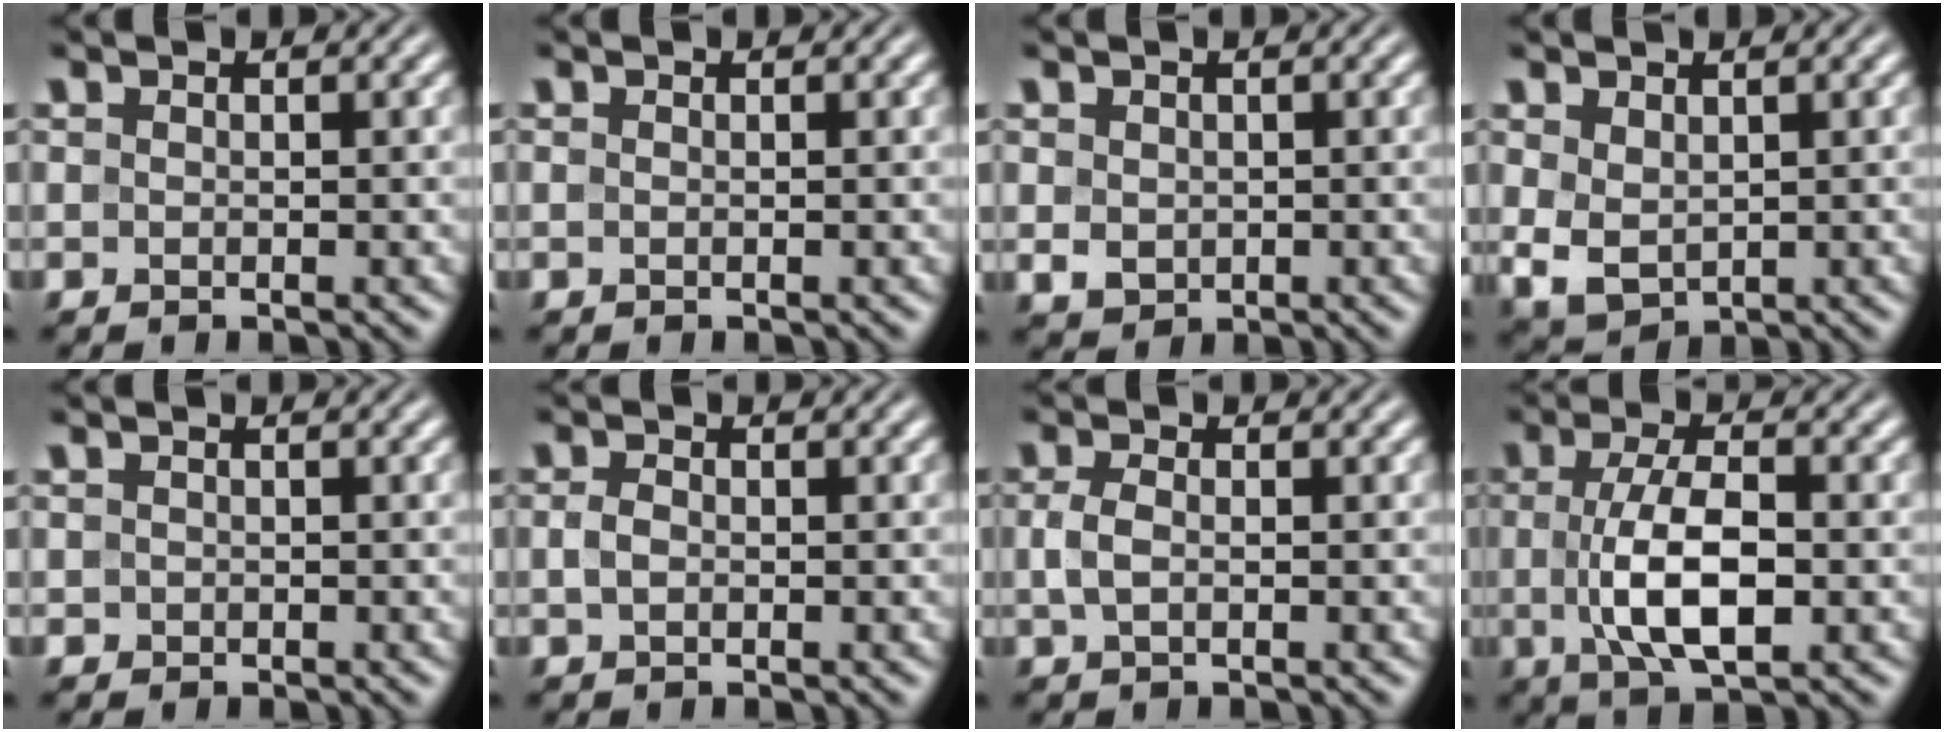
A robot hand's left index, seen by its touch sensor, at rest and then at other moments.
{"total": 0.0}
{"total": 1.7, "force": [0.2, 1.5, 0.8], "torque": [-0.016, -0.004, 0.006]}
{"total": 3.0, "force": [0.7, 2.2, 2.0], "torque": [-0.048, -0.007, 0.020]}
{"total": 0.5, "force": [0.0, 0.5, 0.1], "torque": [0.002, -0.002, -0.002]}
{"total": 1.4, "force": [-0.2, 0.9, 1.0], "torque": [-0.021, 0.001, -0.006]}
{"total": 1.9, "force": [-0.1, 1.1, 1.6], "torque": [-0.040, 0.000, -0.005]}
{"total": 6.5, "force": [-0.5, 2.4, 5.9], "torque": [-0.116, -0.002, -0.011]}